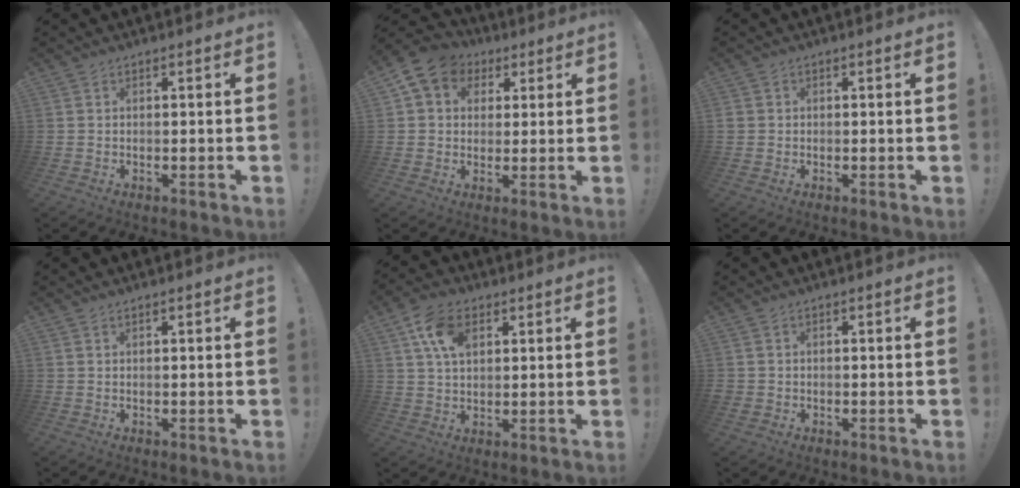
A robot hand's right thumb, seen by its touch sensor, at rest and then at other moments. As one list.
[{"total": 8.7, "force": [2.8, 7.7, 3.1], "torque": [-0.043, -0.006, 0.058]}, {"total": 1.2, "force": [0.1, 1.1, 0.4], "torque": [-0.008, 0.004, 0.002]}, {"total": 0.6, "force": [0.5, -0.2, 0.4], "torque": [-0.010, 0.001, 0.009]}, {"total": 10.7, "force": [4.6, 6.8, 6.9], "torque": [-0.114, -0.003, 0.084]}, {"total": 1.3, "force": [0.0, 1.3, 0.3], "torque": [-0.004, 0.003, 0.001]}]